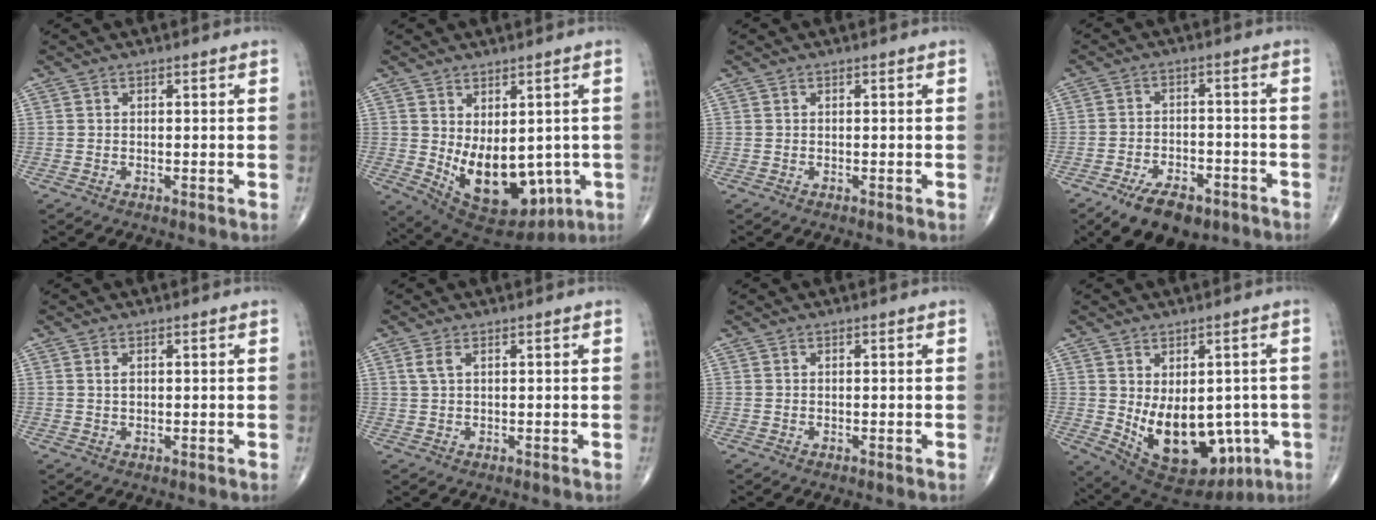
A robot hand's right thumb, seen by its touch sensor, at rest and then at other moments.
{"total": 16.6, "force": [-2.3, 9.9, 13.1], "torque": [-0.174, -0.017, 0.001]}
{"total": 0.0}
{"total": 11.1, "force": [-7.4, 5.6, 6.2], "torque": [-0.080, 0.035, -0.114]}
{"total": 1.2, "force": [0.5, 0.6, 0.9], "torque": [-0.018, -0.002, 0.010]}
{"total": 1.9, "force": [0.9, 0.7, 1.5], "torque": [-0.041, 0.006, 0.024]}
{"total": 0.0}
{"total": 18.5, "force": [-3.6, 11.3, 14.1], "torque": [-0.189, -0.011, -0.016]}